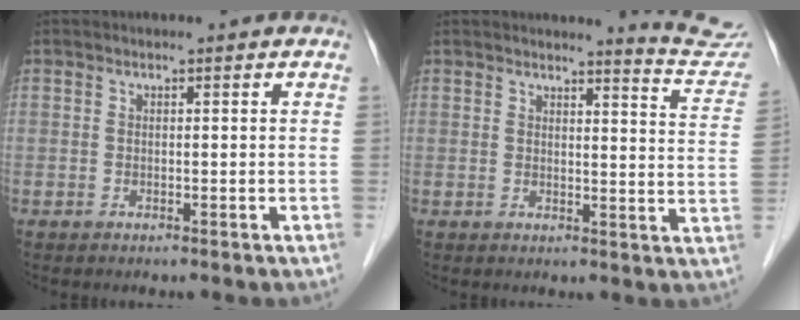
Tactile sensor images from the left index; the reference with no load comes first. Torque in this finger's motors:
{"motor_torque": [0.56, -0.94, 0.19, 0.03]}